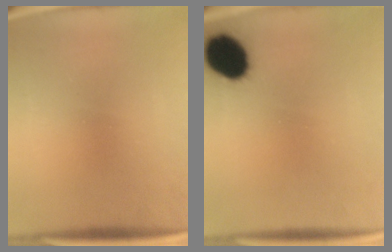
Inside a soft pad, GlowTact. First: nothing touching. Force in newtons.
{"total": 11.0}